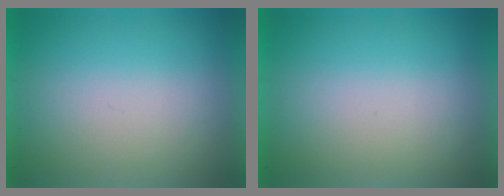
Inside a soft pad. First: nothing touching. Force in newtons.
{"total": 0.0}